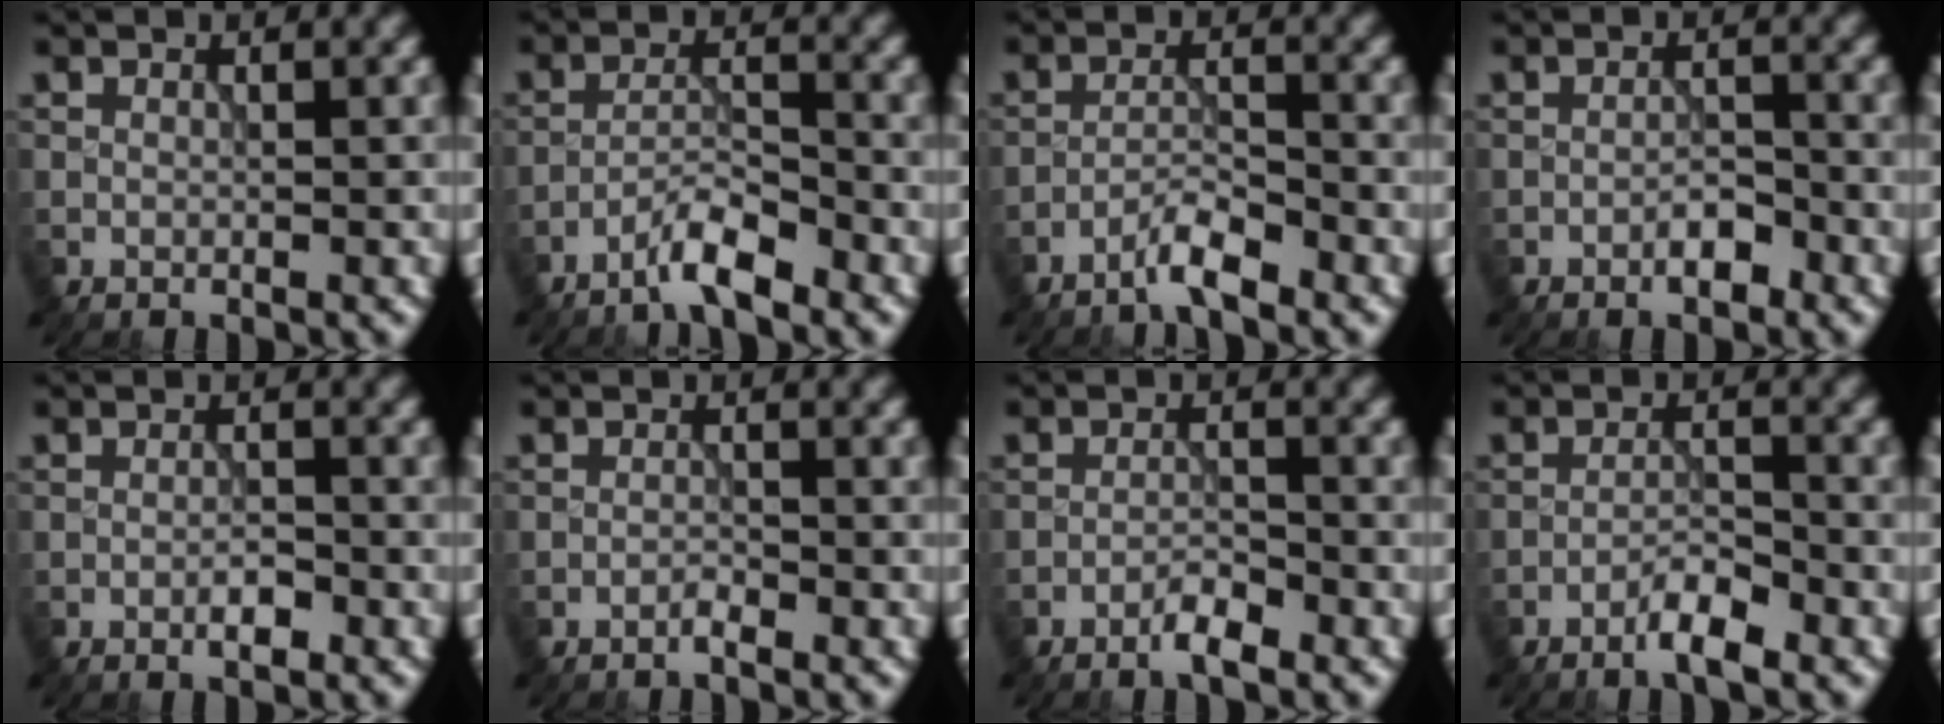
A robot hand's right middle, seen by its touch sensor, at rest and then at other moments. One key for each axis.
{"total": 3.2, "fx": -2.6, "fy": 0.3, "fz": 1.9, "tx": -0.032, "ty": 0.009, "tz": -0.055}
{"total": 2.7, "fx": -2.2, "fy": 0.1, "fz": 1.5, "tx": -0.026, "ty": 0.008, "tz": -0.048}
{"total": 2.1, "fx": -1.3, "fy": 0.7, "fz": 1.5, "tx": -0.021, "ty": 0.005, "tz": -0.023}
{"total": 1.7, "fx": -0.9, "fy": 0.5, "fz": 1.4, "tx": -0.024, "ty": 0.001, "tz": -0.017}
{"total": 0.9, "fx": -0.7, "fy": 0.0, "fz": 0.5, "tx": -0.008, "ty": 0.004, "tz": -0.016}
{"total": 2.1, "fx": -1.6, "fy": 0.3, "fz": 1.4, "tx": -0.023, "ty": 0.005, "tz": -0.032}
{"total": 2.9, "fx": -2.1, "fy": 0.4, "fz": 2.0, "tx": -0.034, "ty": 0.007, "tz": -0.041}